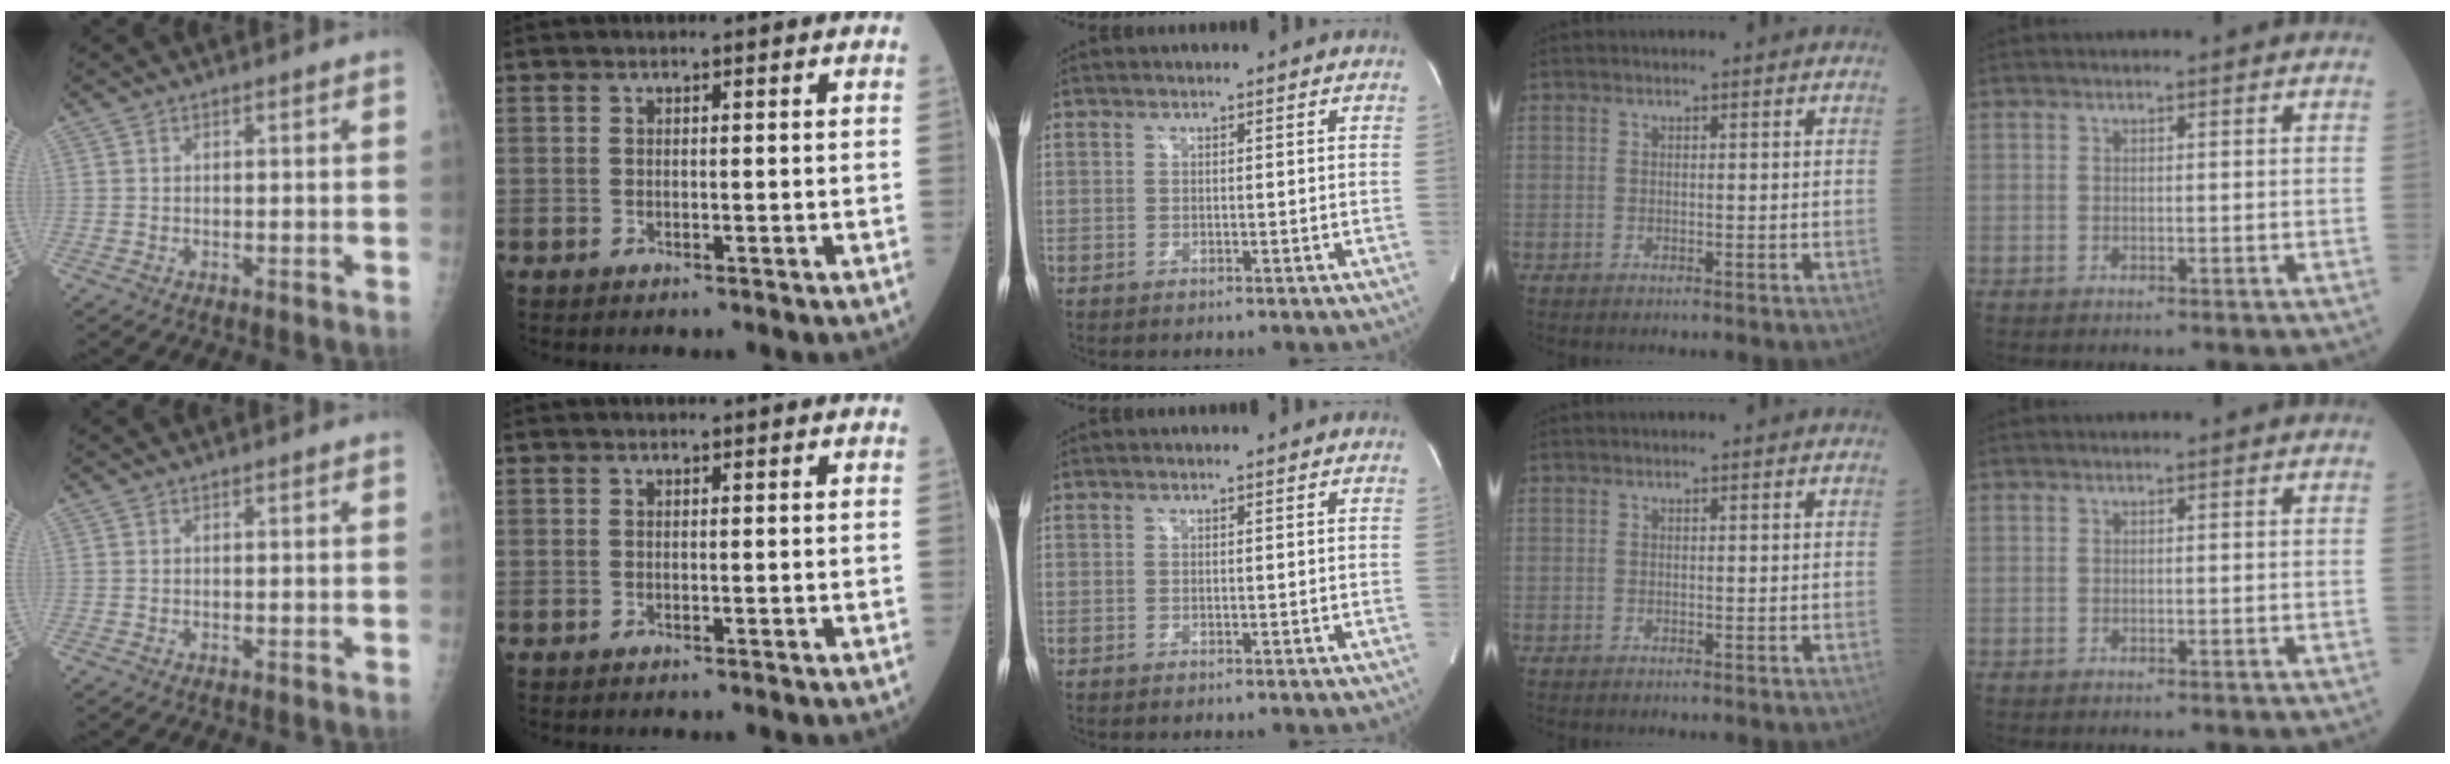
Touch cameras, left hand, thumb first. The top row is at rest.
{}